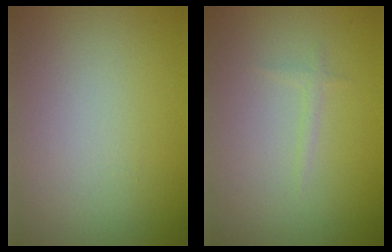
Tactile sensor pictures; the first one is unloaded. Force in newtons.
{"total": 0.7, "press": 0.7, "slide": 0.1}